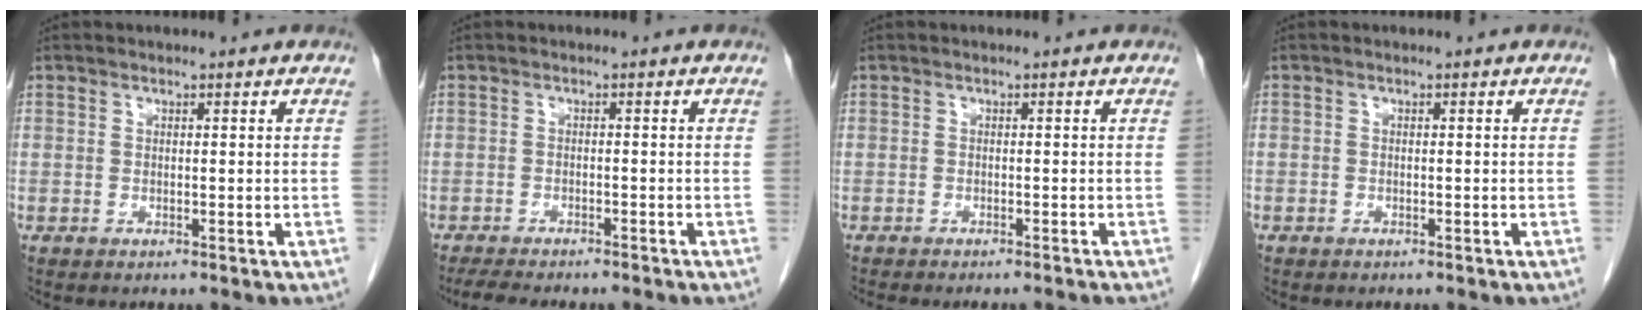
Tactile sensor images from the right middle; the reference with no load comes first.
{"total": 6.9, "force": [-5.9, 1.0, 3.4], "torque": [-0.049, -0.007, -0.081]}
{"total": 8.0, "force": [-7.3, 0.6, 3.3], "torque": [-0.024, -0.015, -0.088]}
{"total": 0.6, "force": [-0.4, 0.4, 0.0], "torque": [-0.008, 0.003, -0.009]}